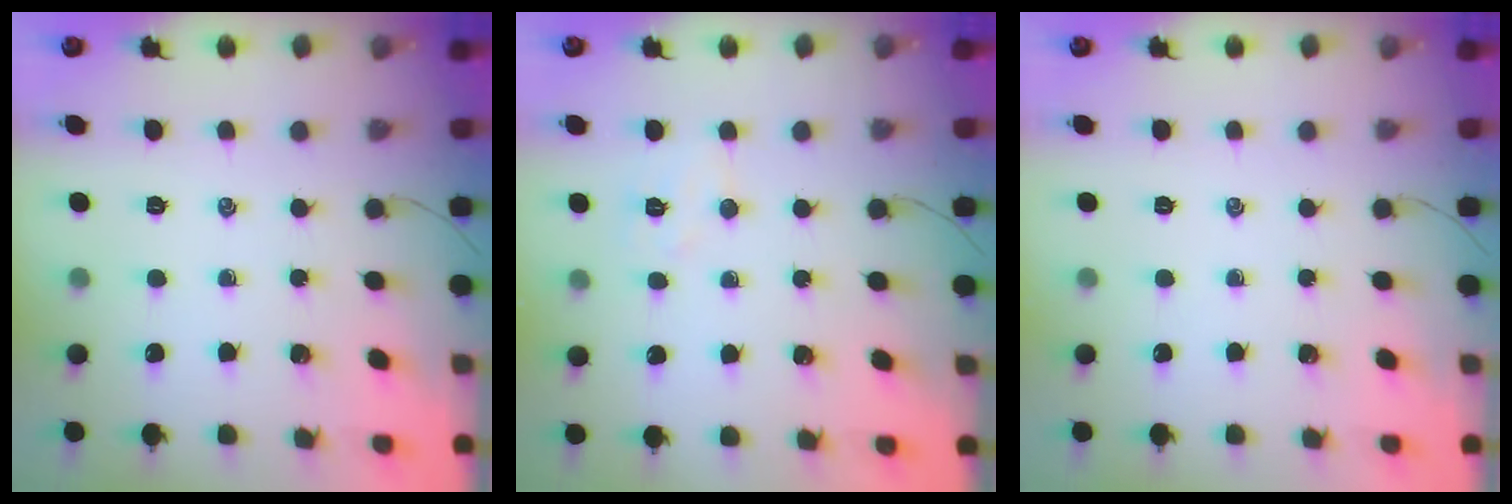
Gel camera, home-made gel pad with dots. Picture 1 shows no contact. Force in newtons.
{"total": 5.9, "press": 5.8, "slide": 1.1}
{"total": 0.0}